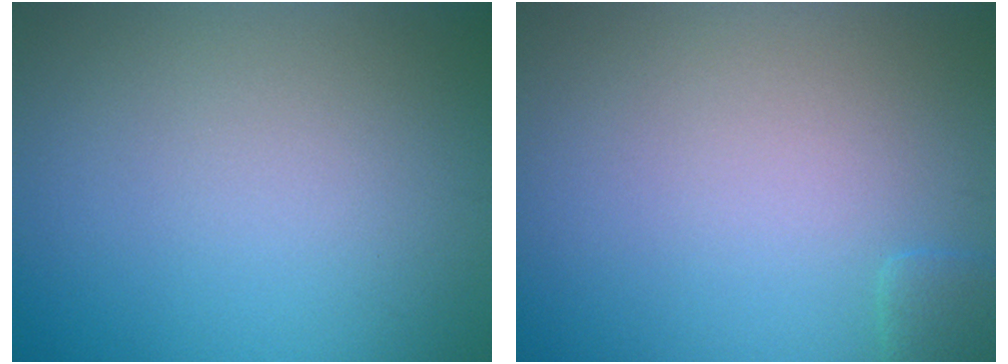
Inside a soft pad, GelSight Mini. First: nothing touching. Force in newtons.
{"total": 1.1, "press": 1.1, "slide": 0.2}